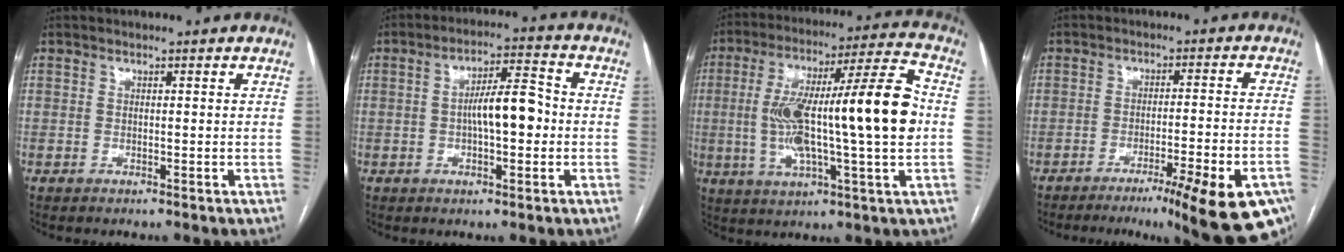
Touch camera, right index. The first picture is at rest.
{"total": 7.8, "force": [-0.5, 2.2, 7.4], "torque": [-0.131, 0.020, -0.010]}
{"total": 20.8, "force": [-0.1, 2.0, 20.7], "torque": [-0.357, 0.028, -0.007]}
{"total": 18.9, "force": [-12.5, 1.9, 14.0], "torque": [-0.108, 0.001, -0.167]}